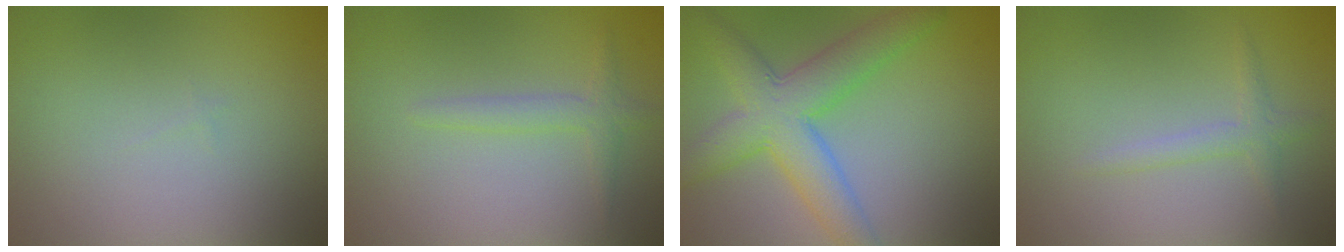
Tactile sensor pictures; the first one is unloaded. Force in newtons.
{"total": 1.8, "press": 1.8, "slide": 0.1}
{"total": 7.3, "press": 7.3, "slide": 0.3}
{"total": 1.7, "press": 1.7, "slide": 0.1}